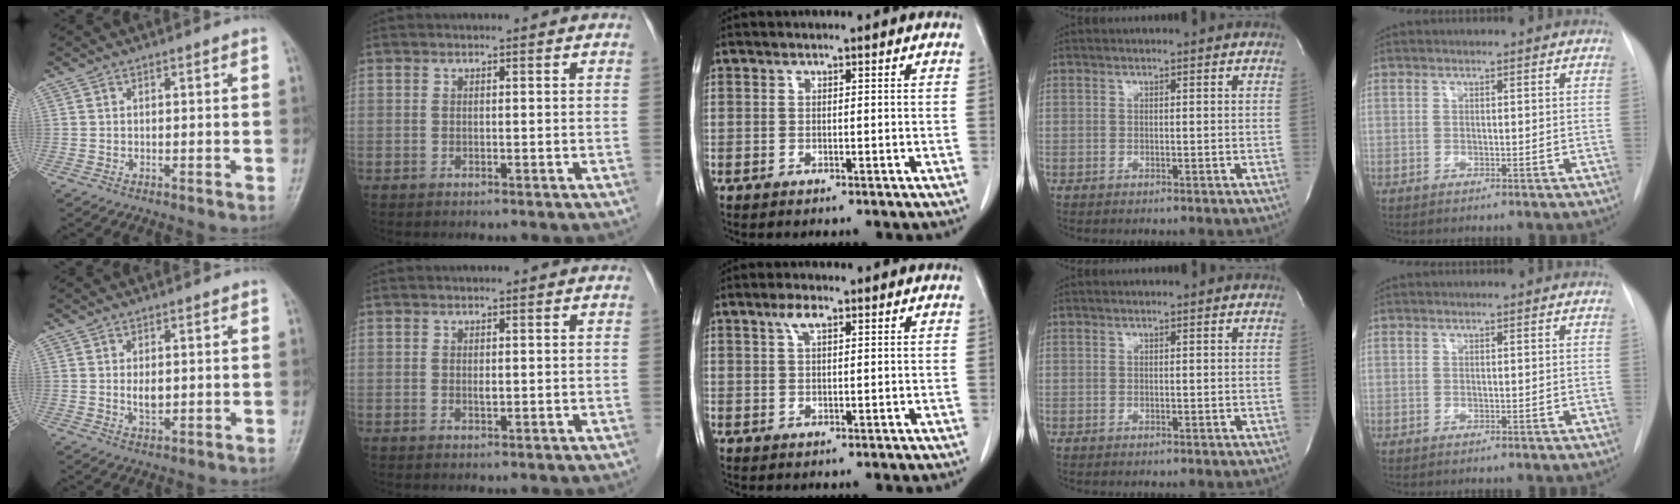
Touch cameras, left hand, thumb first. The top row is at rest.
{"thumb": {"total": 2.9, "force": [0.3, 1.7, 2.3], "torque": [-0.034, -0.007, 0.009]}, "index": {"total": 0.6, "force": [0.0, 0.2, 0.6], "torque": [-0.013, -0.005, 0.000]}, "middle": {"total": 2.4, "force": [1.3, 0.8, 1.9], "torque": [-0.042, 0.007, 0.027]}}